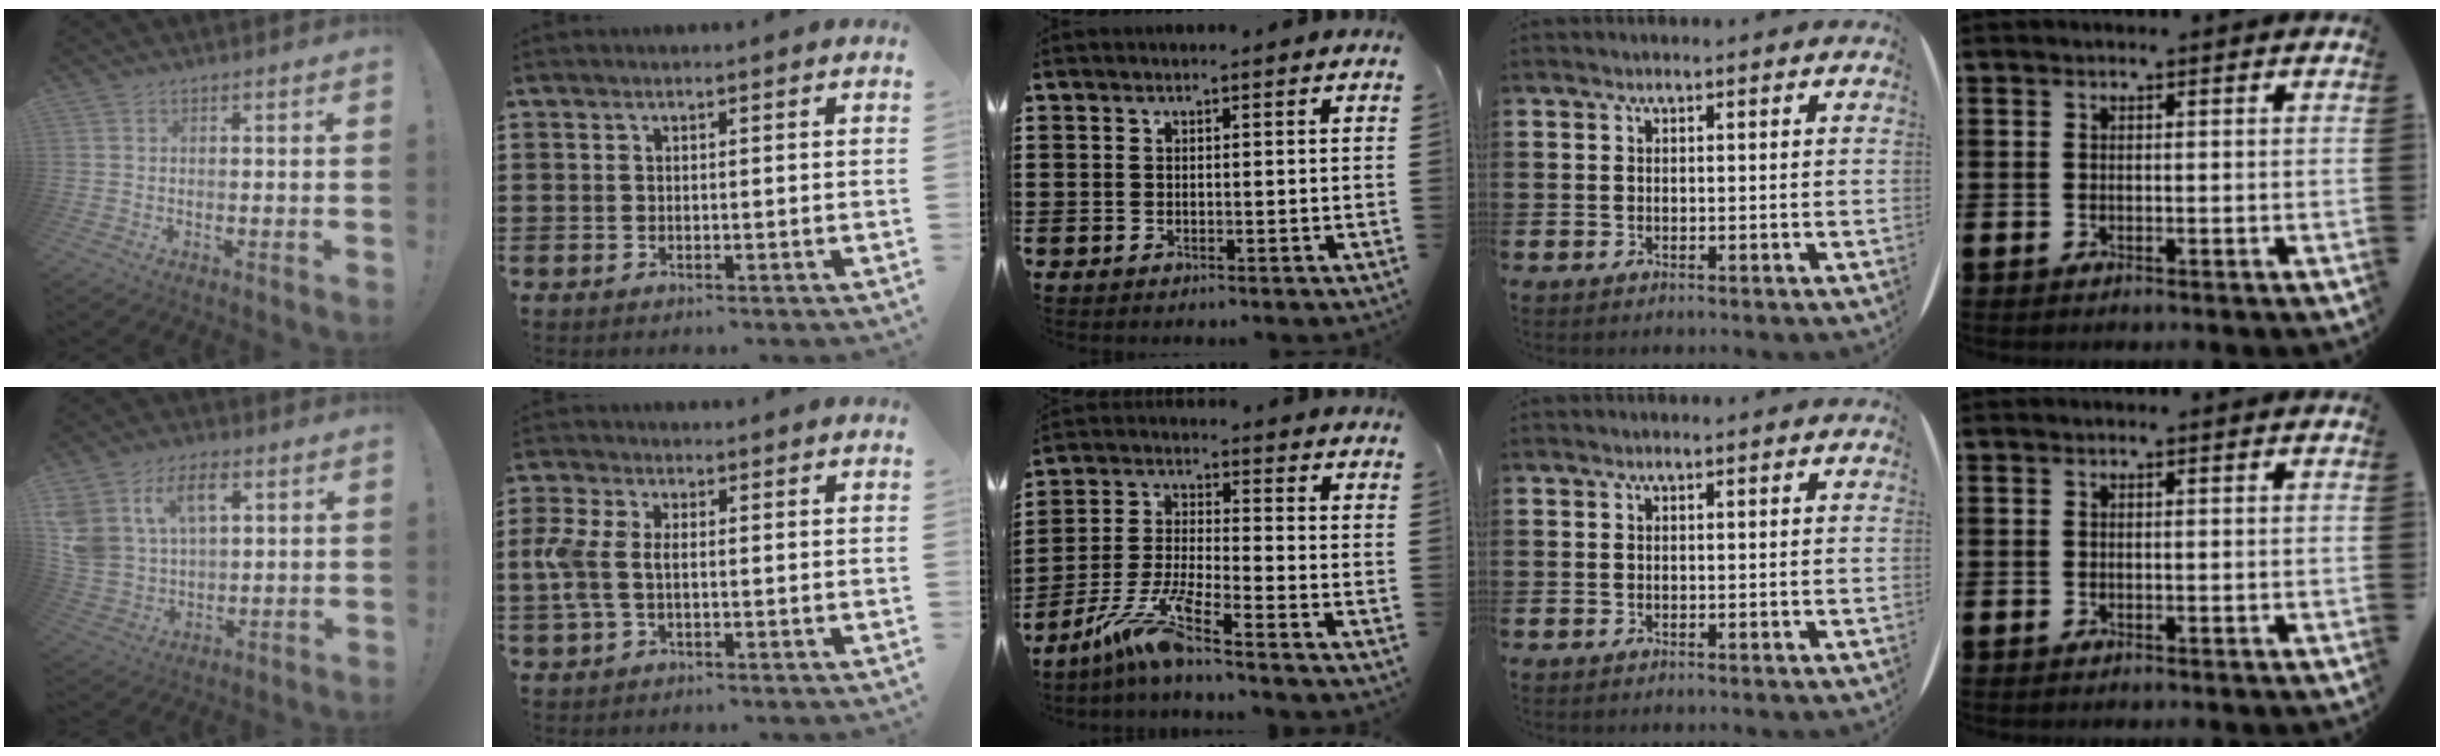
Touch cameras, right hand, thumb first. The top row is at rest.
{"thumb": {"total": 11.9, "force": [5.9, 7.9, 6.6], "torque": [-0.127, -0.023, 0.117]}, "index": {"total": 5.0, "force": [-0.4, 2.7, 4.2], "torque": [-0.124, -0.010, -0.019]}, "middle": {"total": 8.2, "force": [-6.0, 0.2, 5.6], "torque": [-0.128, -0.017, -0.121]}}